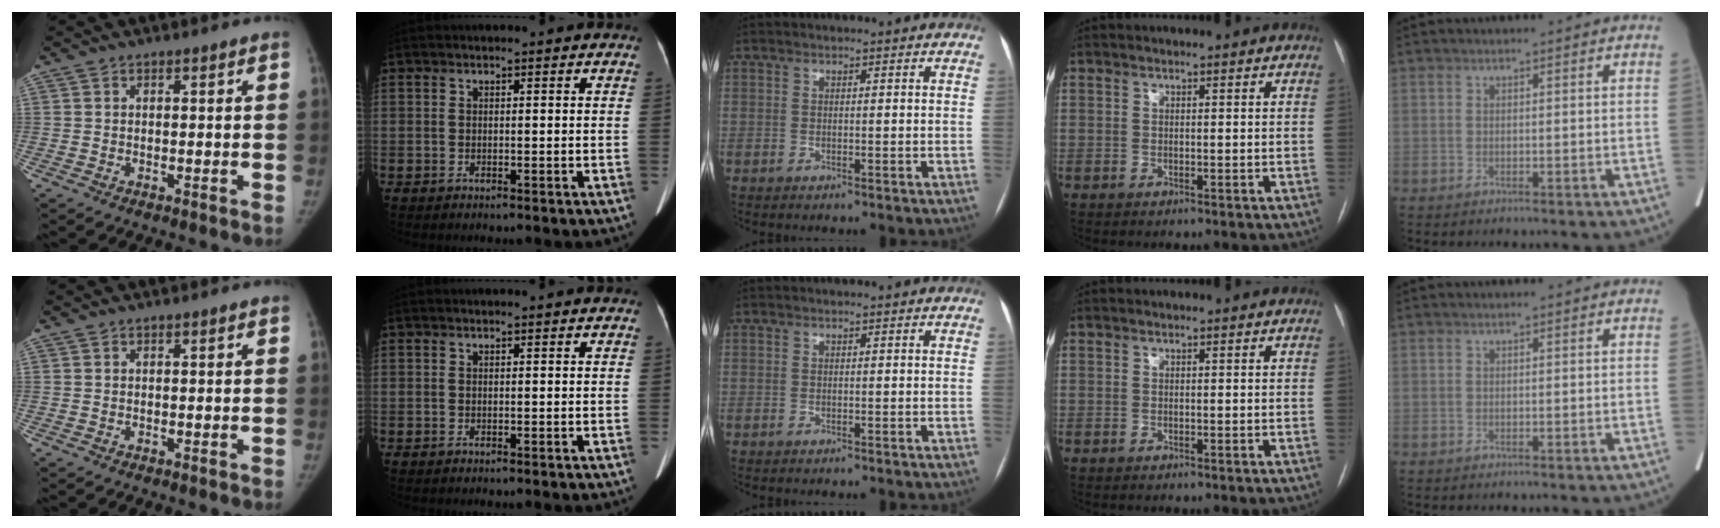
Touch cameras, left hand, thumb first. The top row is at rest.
{}